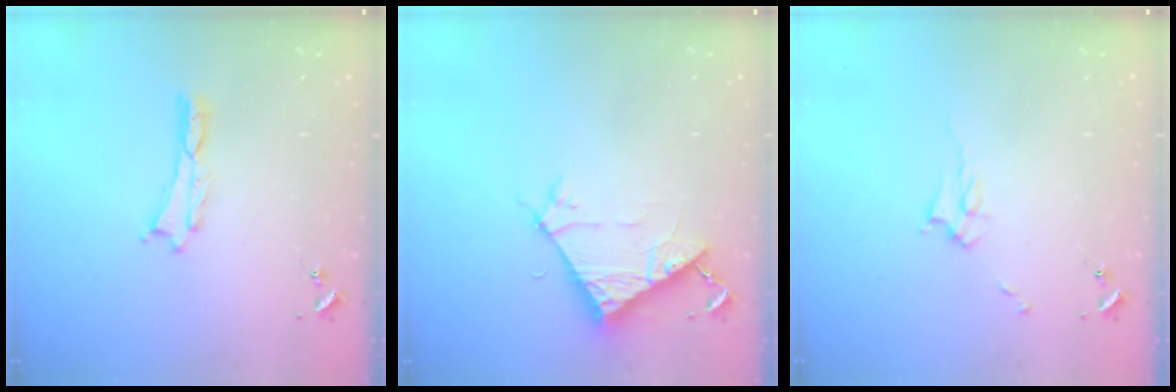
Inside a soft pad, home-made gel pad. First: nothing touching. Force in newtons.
{"total": 6.7, "press": 6.7, "slide": 0.3}
{"total": 2.9, "press": 2.9, "slide": 0.4}